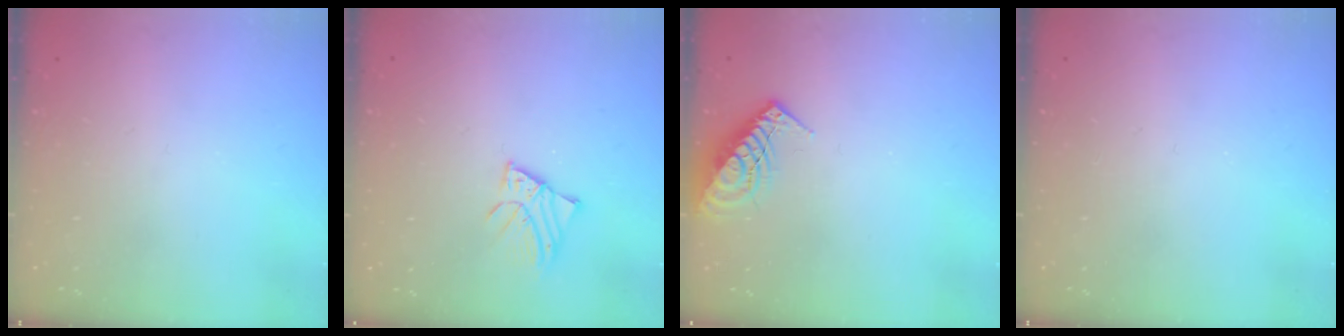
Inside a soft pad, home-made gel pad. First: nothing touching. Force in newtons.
{"total": 3.0, "press": 3.0, "slide": 0.5}
{"total": 12.3, "press": 12.2, "slide": 1.2}
{"total": 0.0}